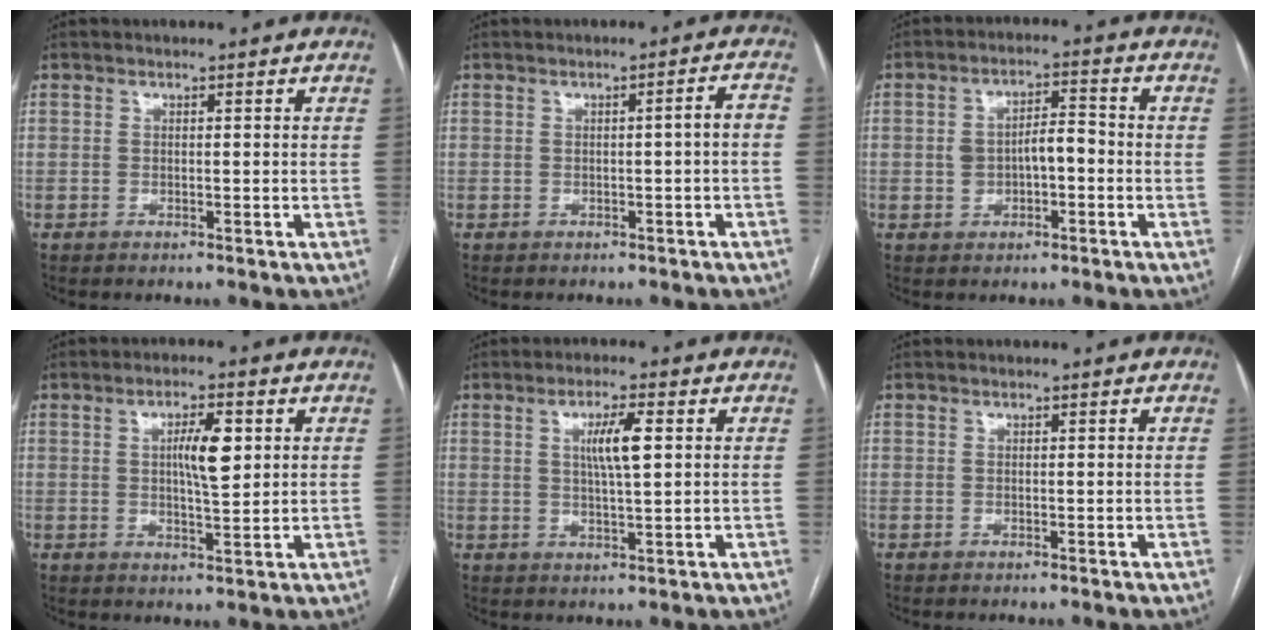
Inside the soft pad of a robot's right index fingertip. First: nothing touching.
{"total": 2.2, "force": [-0.5, 0.0, 2.1], "torque": [-0.023, 0.004, -0.007]}
{"total": 5.5, "force": [-0.7, 2.7, 4.8], "torque": [-0.090, 0.022, -0.008]}
{"total": 5.8, "force": [1.4, 1.2, 5.5], "torque": [-0.096, 0.004, 0.025]}
{"total": 5.4, "force": [1.4, 0.5, 5.2], "torque": [-0.095, 0.001, 0.025]}
{"total": 0.0}